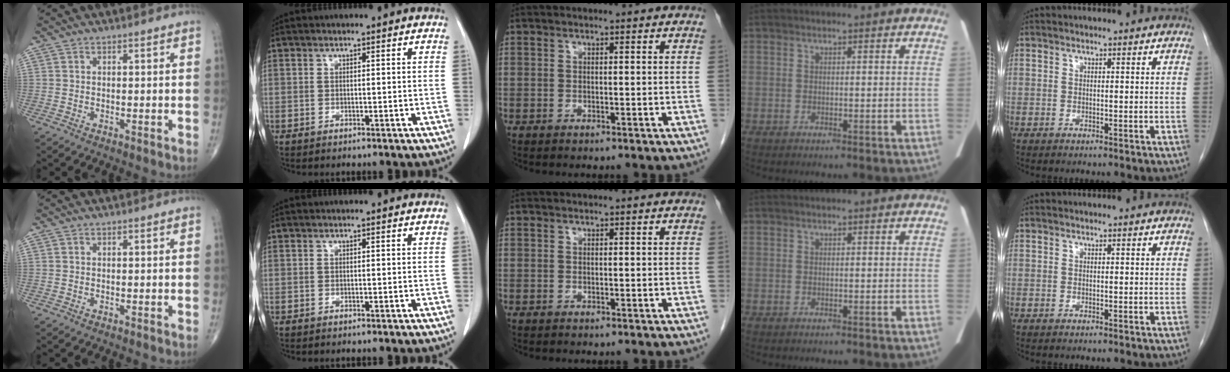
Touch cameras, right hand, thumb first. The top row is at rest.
{}